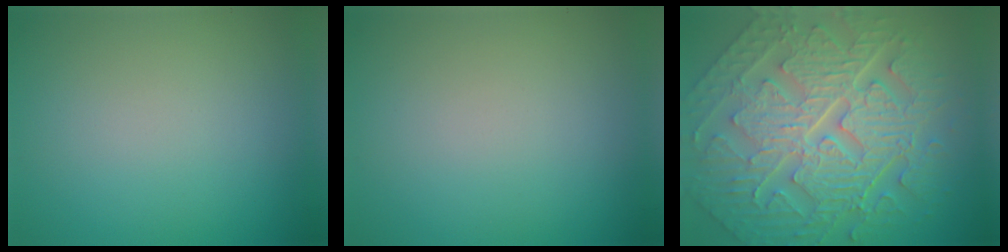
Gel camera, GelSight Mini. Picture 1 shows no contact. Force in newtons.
{"total": 0.0}
{"total": 11.5, "press": 7.8, "slide": 8.5}